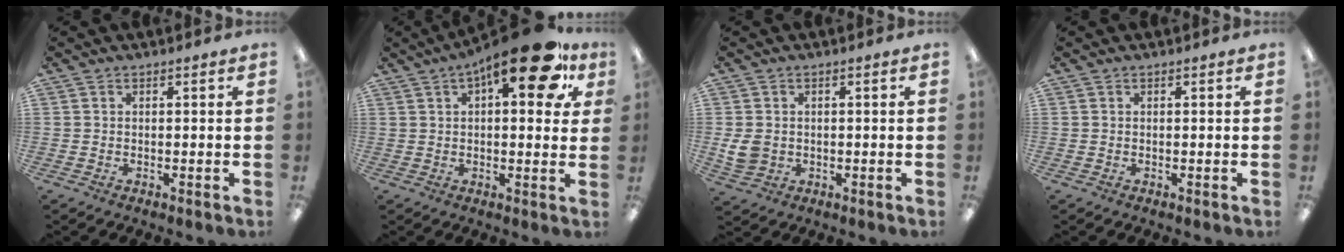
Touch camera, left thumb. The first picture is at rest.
{"total": 17.6, "force": [8.7, 6.0, 14.1], "torque": [-0.190, -0.037, 0.129]}
{"total": 4.5, "force": [0.5, 3.7, 2.6], "torque": [-0.053, 0.000, 0.008]}
{"total": 0.5, "force": [0.2, 0.1, 0.5], "torque": [-0.010, 0.001, 0.004]}